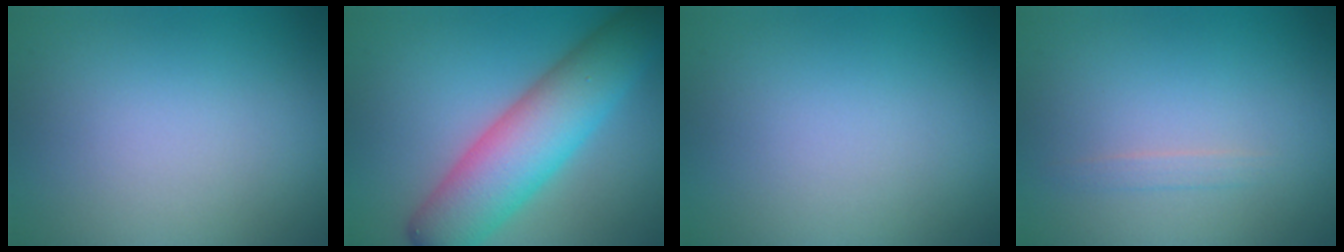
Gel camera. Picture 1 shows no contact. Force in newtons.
{"total": 8.7, "press": 8.7, "slide": 0.3}
{"total": 0.0}
{"total": 0.8, "press": 0.8, "slide": 0.0}